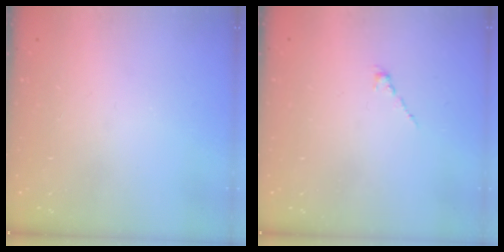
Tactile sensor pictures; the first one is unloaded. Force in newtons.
{"total": 0.0}